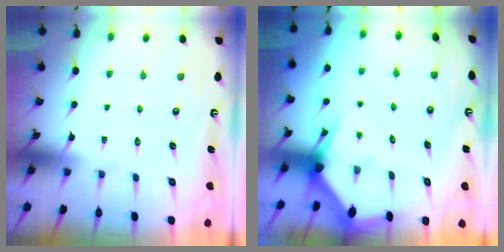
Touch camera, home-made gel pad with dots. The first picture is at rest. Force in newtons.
{"total": 3.0, "press": 3.0, "slide": 0.2}